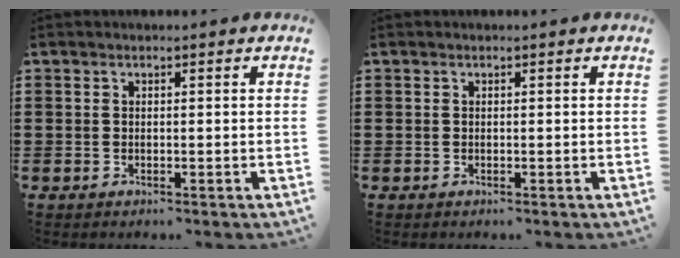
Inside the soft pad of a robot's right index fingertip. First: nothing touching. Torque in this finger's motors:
{"motor_torque": [-0.89, 1.25, 0.00, -0.01]}